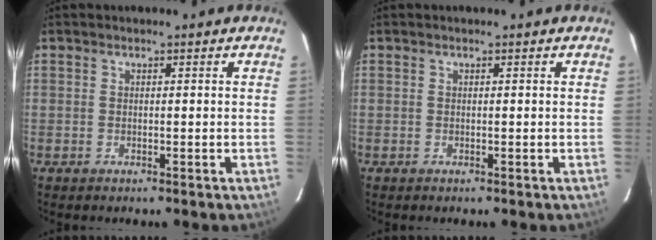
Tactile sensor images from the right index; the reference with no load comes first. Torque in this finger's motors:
{"motor_torque": [0.22, 0.20, 0.05, 0.02]}